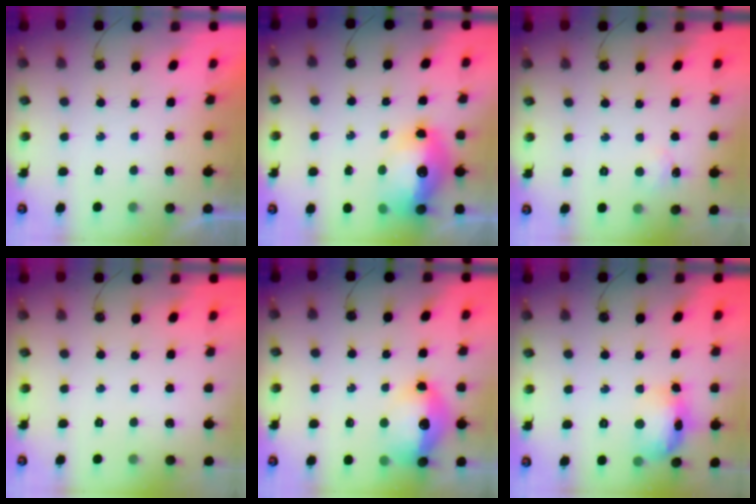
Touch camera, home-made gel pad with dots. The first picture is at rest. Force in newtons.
{"total": 16.6, "press": 16.5, "slide": 1.5}
{"total": 5.0, "press": 5.0, "slide": 0.7}
{"total": 0.0}
{"total": 14.7, "press": 14.7, "slide": 1.5}
{"total": 15.0, "press": 15.0, "slide": 1.3}